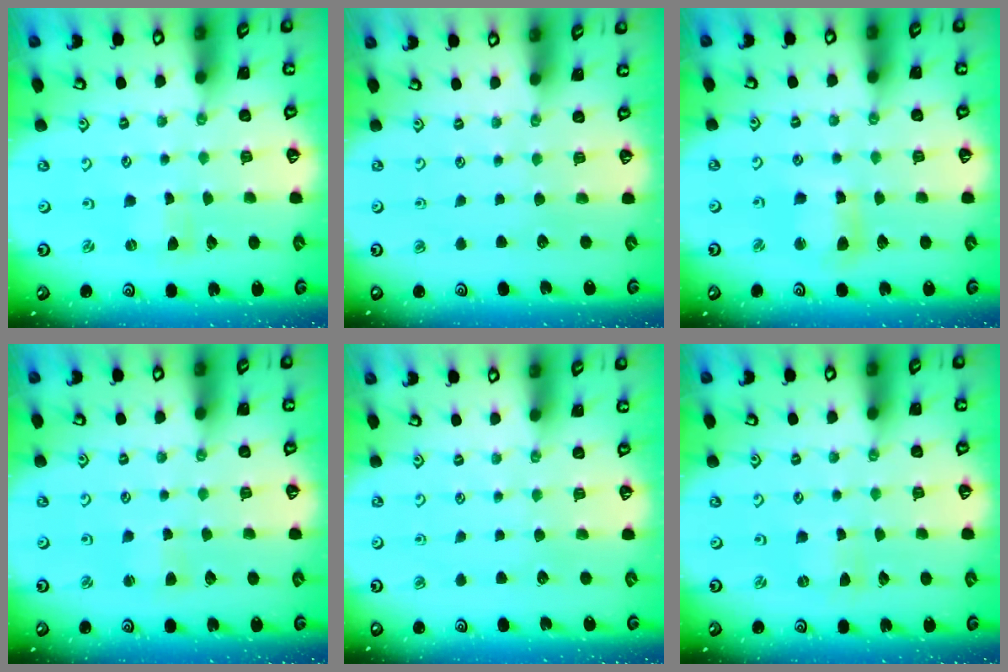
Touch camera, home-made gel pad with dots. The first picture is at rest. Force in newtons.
{"total": 0.0}
{"total": 6.6, "press": 6.5, "slide": 1.1}
{"total": 2.5, "press": 2.5, "slide": 0.2}
{"total": 0.0}
{"total": 0.6, "press": 0.6, "slide": 0.1}